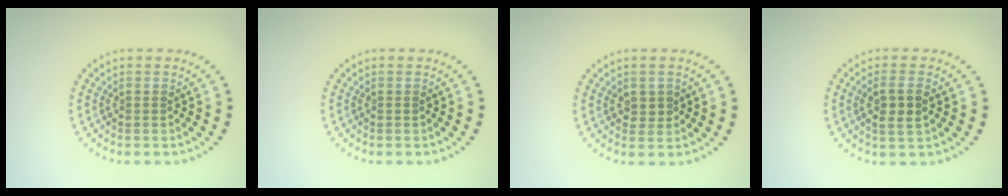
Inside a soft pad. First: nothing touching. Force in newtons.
{"total": 0.0}
{"total": 1.0, "press": 0.9, "slide": 0.3}
{"total": 2.4, "press": 2.3, "slide": 0.8}